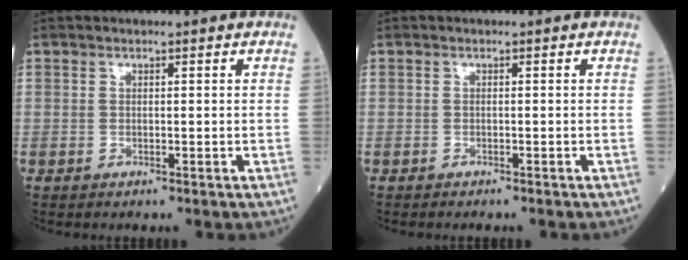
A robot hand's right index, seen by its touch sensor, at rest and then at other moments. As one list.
[{"total": 1.4, "force": [-1.3, 0.2, 0.5], "torque": [-0.008, -0.002, -0.016]}]